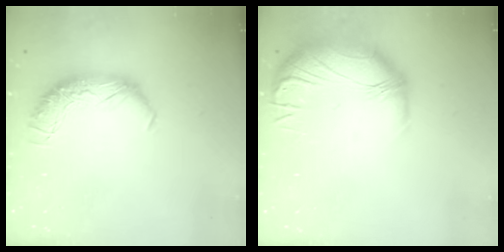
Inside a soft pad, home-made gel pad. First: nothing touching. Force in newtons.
{"total": 2.8, "press": 0.8, "slide": 2.7}